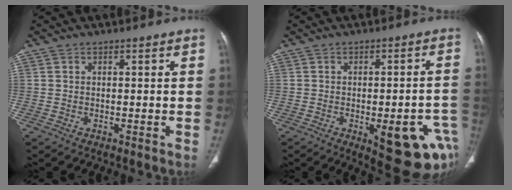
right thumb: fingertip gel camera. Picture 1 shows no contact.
{"total": 15.5, "force": [-5.7, 5.8, 13.2], "torque": [-0.101, 0.025, -0.051]}